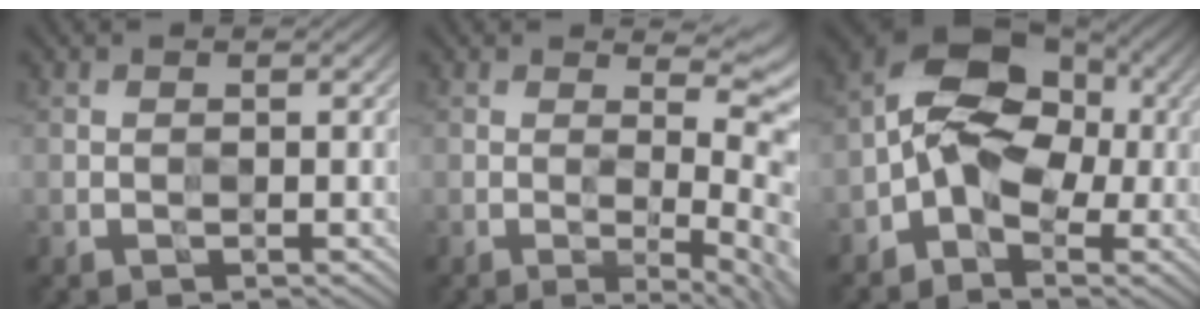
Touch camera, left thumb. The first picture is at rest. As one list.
[{"total": 7.8, "force": [-0.3, 1.8, 7.6], "torque": [-0.092, 0.006, 0.001]}, {"total": 8.2, "force": [-1.7, 5.6, 5.8], "torque": [-0.104, 0.016, -0.054]}]